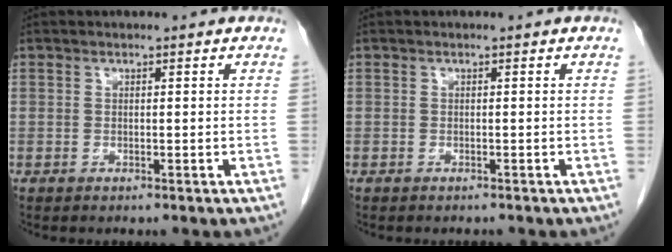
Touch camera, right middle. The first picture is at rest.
{"total": 0.8, "force": [-0.8, 0.2, 0.1], "torque": [-0.009, -0.001, -0.012]}